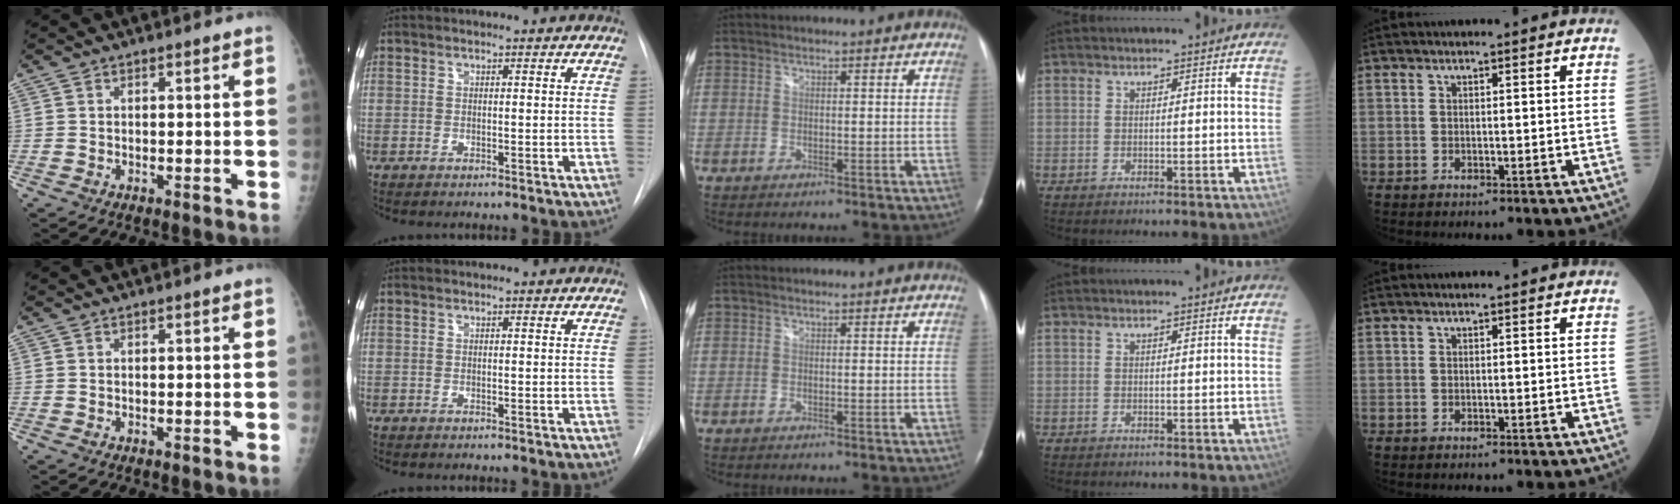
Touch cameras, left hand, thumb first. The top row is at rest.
{}